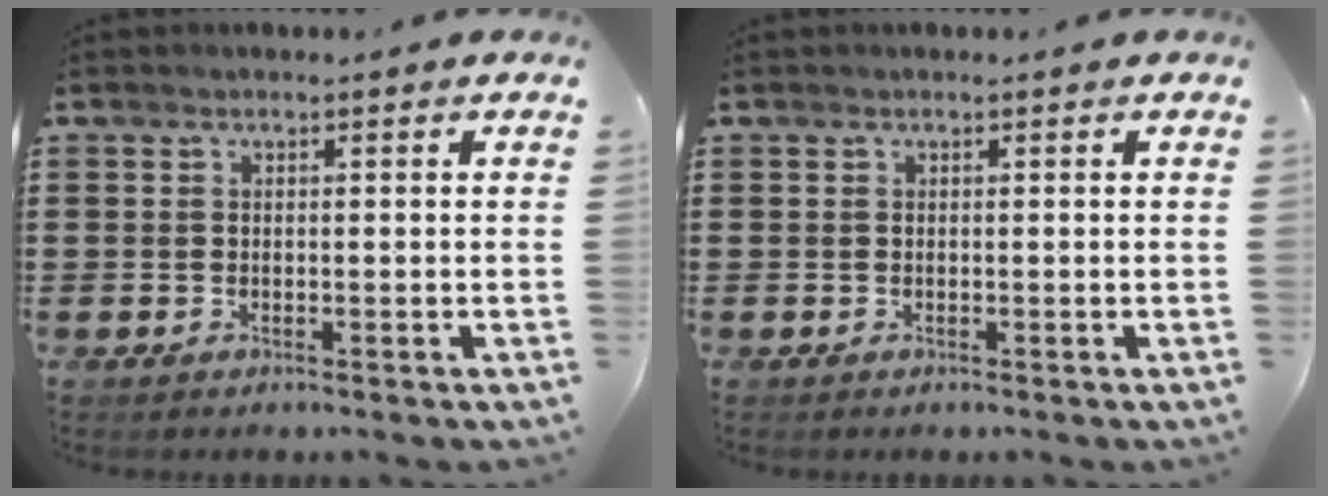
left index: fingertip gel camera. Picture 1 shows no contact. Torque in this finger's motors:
{"motor_torque": [-0.03, 0.01, 0.00, 0.00]}